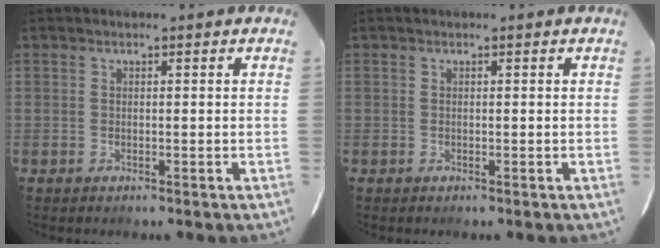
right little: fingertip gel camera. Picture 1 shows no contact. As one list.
[{"total": 0.0}]